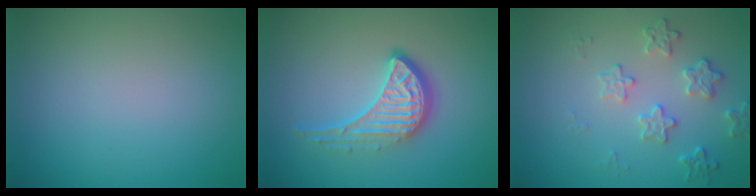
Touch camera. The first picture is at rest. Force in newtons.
{"total": 4.6, "press": 3.3, "slide": 3.2}
{"total": 2.6, "press": 2.0, "slide": 1.7}